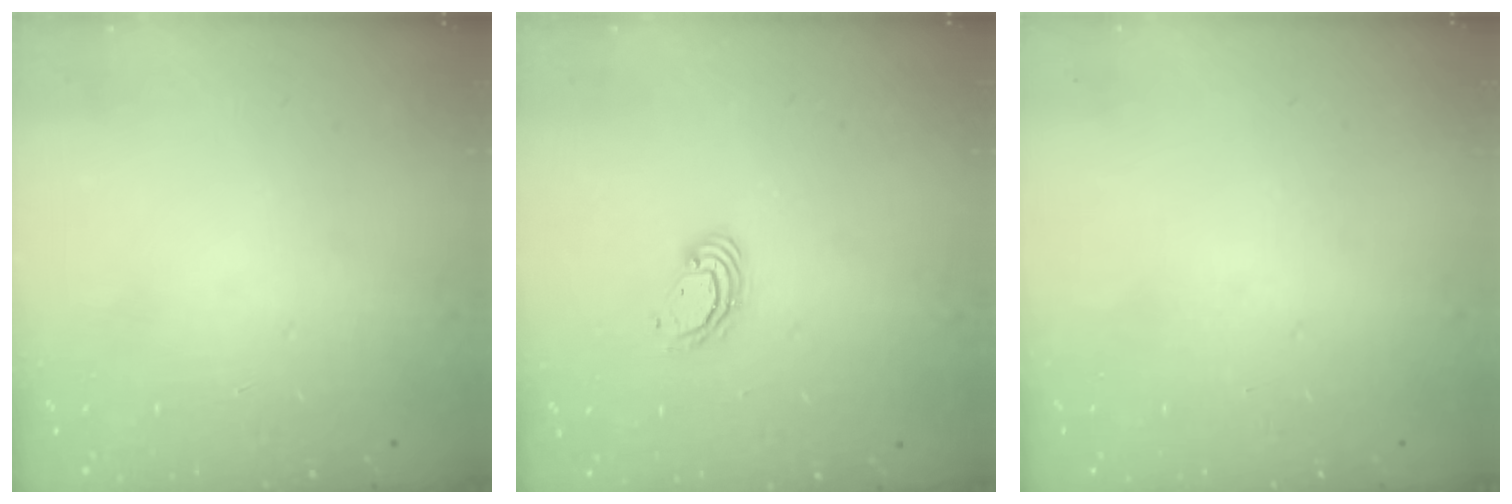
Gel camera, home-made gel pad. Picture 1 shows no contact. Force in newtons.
{"total": 3.8, "press": 3.8, "slide": 0.1}
{"total": 0.0}